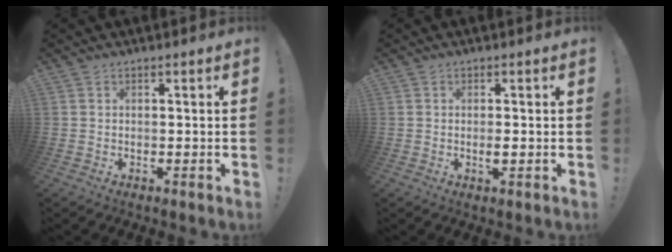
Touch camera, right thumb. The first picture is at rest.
{"total": 1.7, "force": [-0.5, 1.1, 1.1], "torque": [-0.016, 0.001, -0.007]}